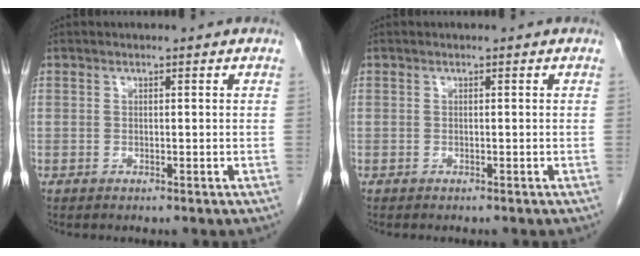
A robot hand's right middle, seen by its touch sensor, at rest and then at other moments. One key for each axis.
{"total": 1.1, "fx": -1.0, "fy": 0.1, "fz": 0.5, "tx": -0.013, "ty": -0.004, "tz": -0.011}